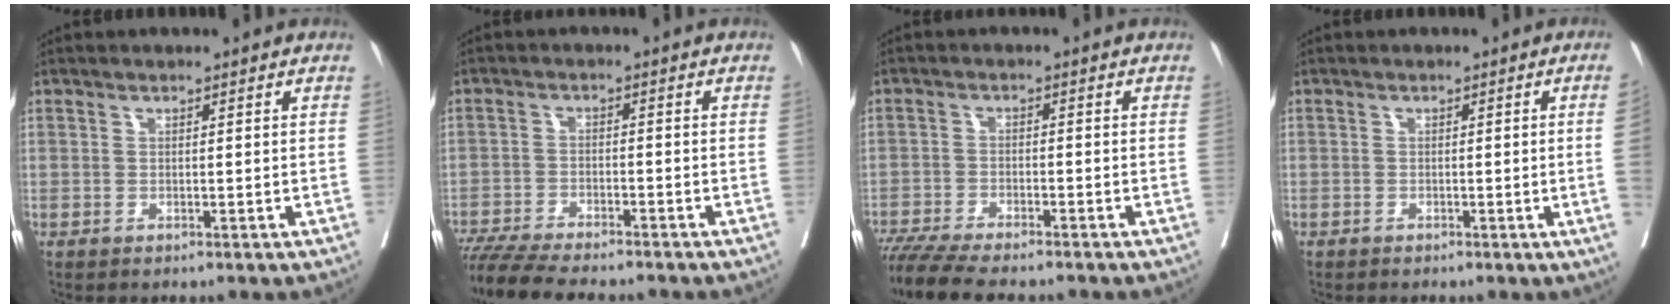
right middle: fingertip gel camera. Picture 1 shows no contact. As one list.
[{"total": 12.6, "force": [-11.2, 1.7, 5.6], "torque": [-0.084, -0.013, -0.174]}, {"total": 11.0, "force": [-9.6, 1.4, 5.1], "torque": [-0.076, -0.015, -0.152]}, {"total": 2.3, "force": [-0.4, -1.0, 2.1], "torque": [-0.024, -0.002, -0.005]}]